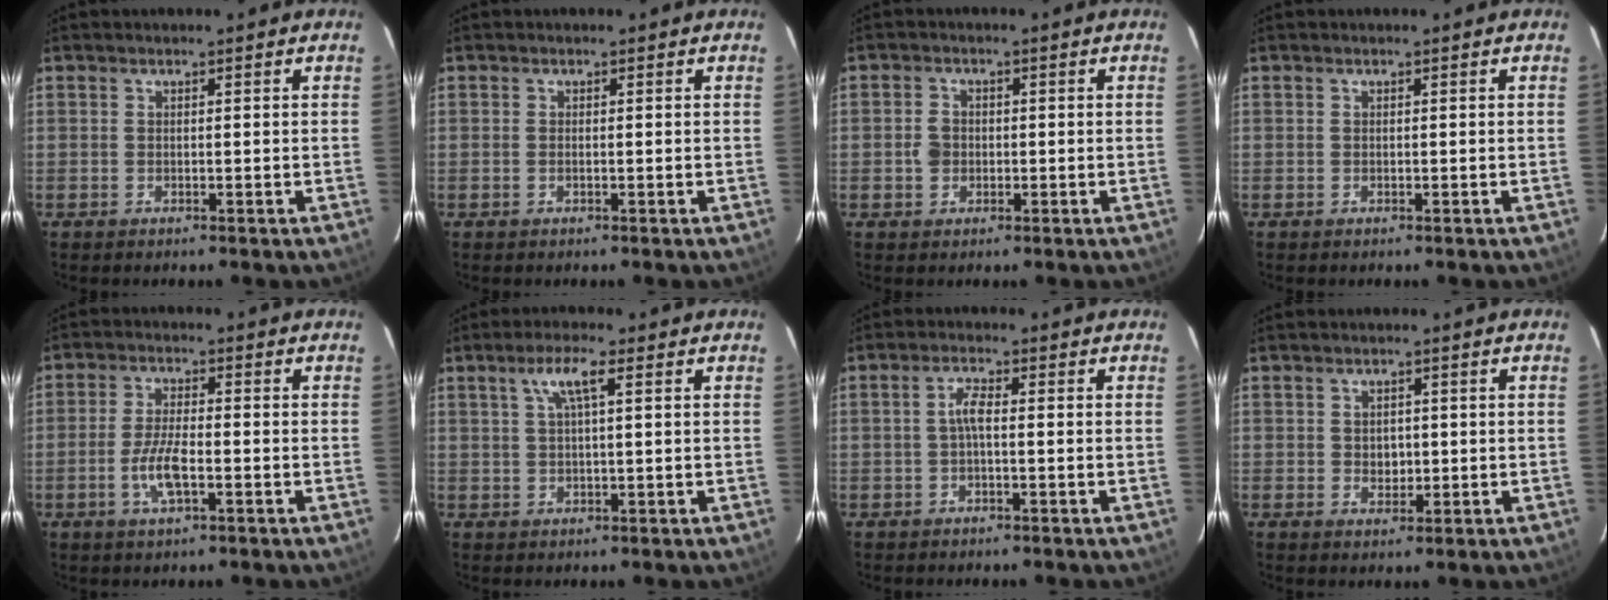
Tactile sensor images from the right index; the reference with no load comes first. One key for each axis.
{"total": 0.5, "fx": -0.1, "fy": 0.0, "fz": 0.5, "tx": -0.012, "ty": 0.001, "tz": -0.003}
{"total": 2.9, "fx": -0.4, "fy": 2.6, "fz": 1.3, "tx": -0.025, "ty": 0.007, "tz": -0.008}
{"total": 0.0}
{"total": 6.4, "fx": -2.2, "fy": 1.9, "fz": 5.7, "tx": -0.120, "ty": -0.002, "tz": -0.045}
{"total": 4.6, "fx": 1.8, "fy": 0.5, "fz": 4.2, "tx": -0.081, "ty": 0.008, "tz": 0.033}
{"total": 2.5, "fx": -0.4, "fy": 0.6, "fz": 2.4, "tx": -0.050, "ty": 0.008, "tz": -0.007}
{"total": 2.7, "fx": -0.1, "fy": 2.4, "fz": 1.4, "tx": -0.019, "ty": 0.001, "tz": 0.002}